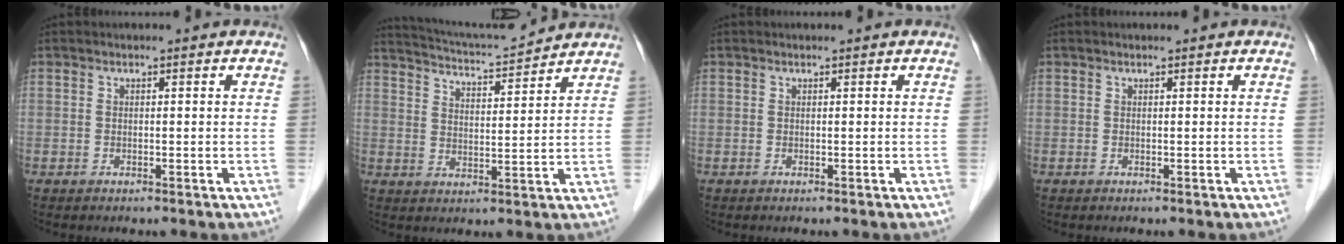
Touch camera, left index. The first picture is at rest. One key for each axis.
{"total": 10.3, "fx": 10.0, "fy": -0.5, "fz": 2.4, "tx": -0.053, "ty": 0.011, "tz": 0.163}
{"total": 0.0}
{"total": 0.0}